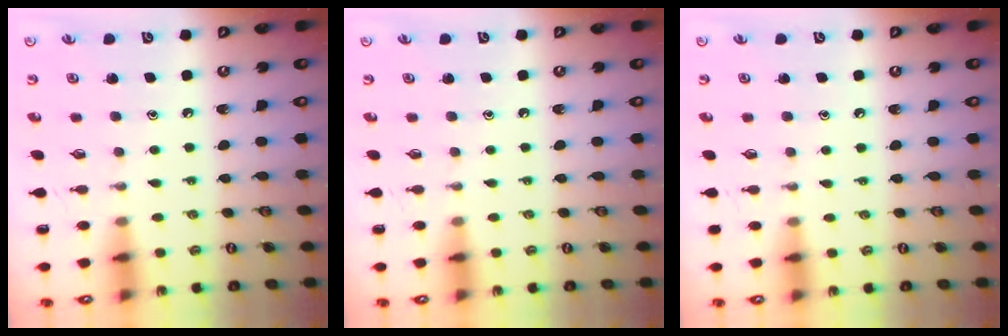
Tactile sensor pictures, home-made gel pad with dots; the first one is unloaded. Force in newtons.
{"total": 0.0}
{"total": 2.9, "press": 2.8, "slide": 0.4}